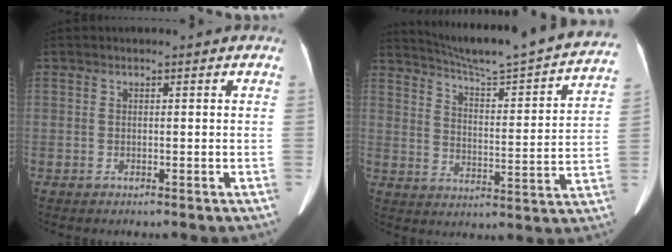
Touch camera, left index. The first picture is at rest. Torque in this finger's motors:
{"motor_torque": [-0.34, -1.80, -0.02, 0.04]}